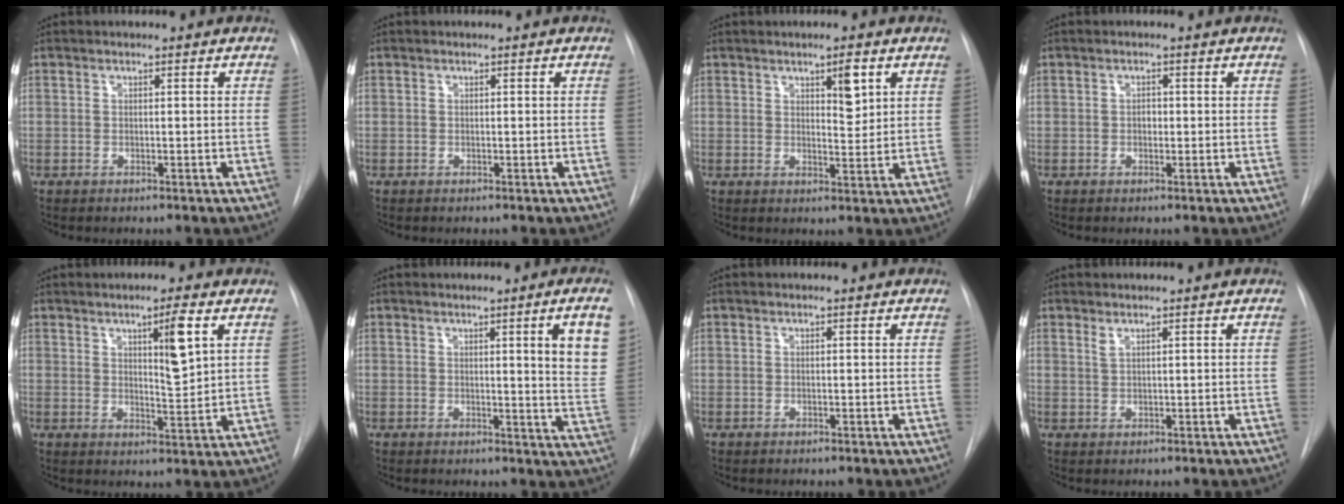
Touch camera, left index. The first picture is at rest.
{"total": 0.0}
{"total": 3.8, "force": [1.9, 1.0, 3.2], "torque": [-0.048, -0.008, 0.031]}
{"total": 1.0, "force": [-0.1, 0.8, 0.7], "torque": [-0.009, 0.003, -0.003]}
{"total": 5.9, "force": [2.6, 0.4, 5.3], "torque": [-0.084, -0.010, 0.042]}
{"total": 8.0, "force": [3.1, 0.0, 7.4], "torque": [-0.080, -0.018, 0.030]}
{"total": 0.0}
{"total": 0.9, "force": [0.7, 0.0, 0.6], "torque": [-0.016, -0.001, 0.018]}